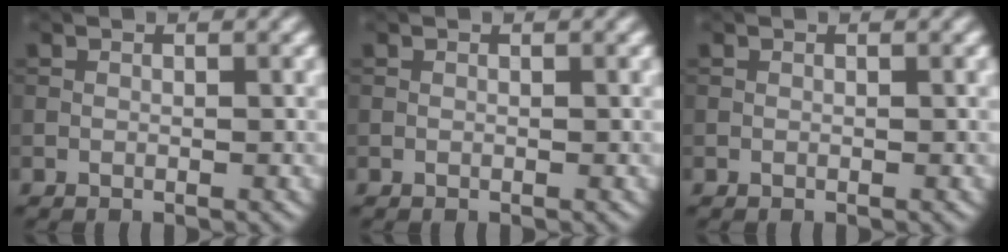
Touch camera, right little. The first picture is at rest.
{"total": 0.0}
{"total": 0.0}